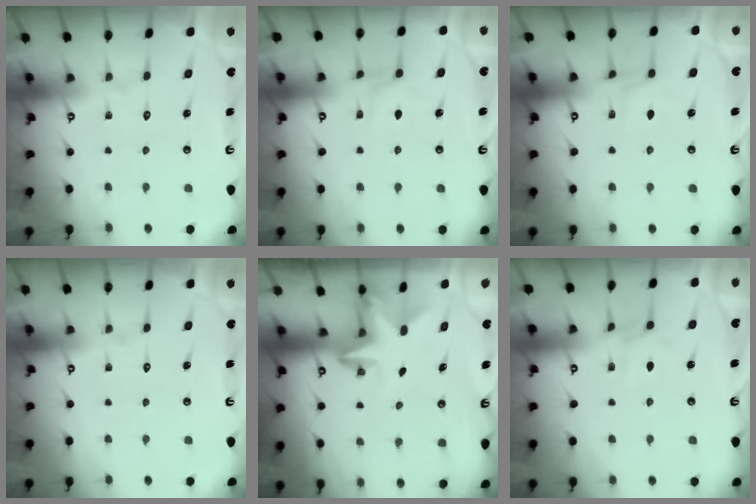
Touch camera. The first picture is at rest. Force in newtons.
{"total": 4.8, "press": 4.8, "slide": 0.6}
{"total": 5.3, "press": 5.3, "slide": 0.6}
{"total": 0.0}
{"total": 2.4, "press": 2.4, "slide": 0.4}
{"total": 4.6, "press": 4.6, "slide": 0.5}